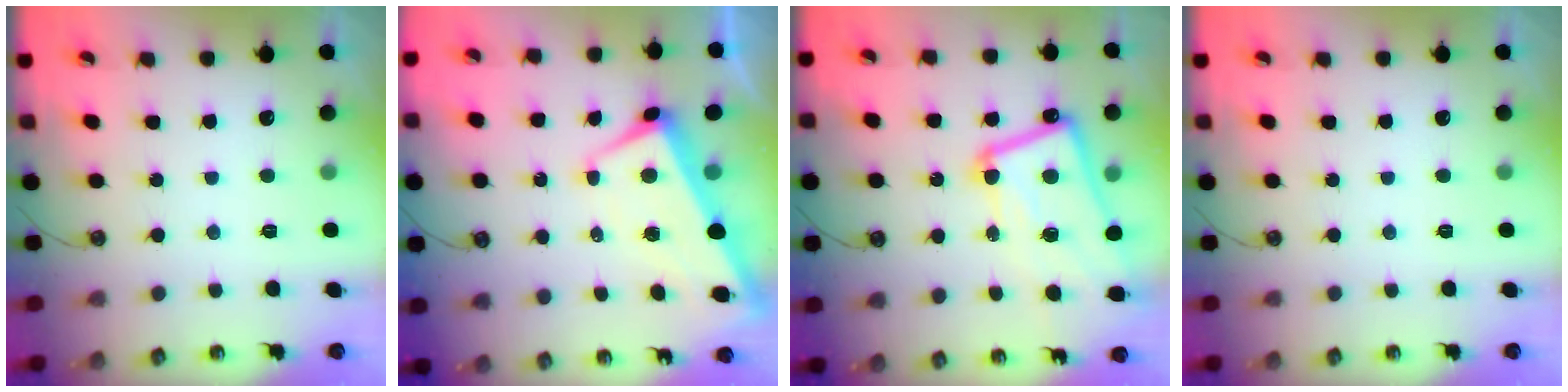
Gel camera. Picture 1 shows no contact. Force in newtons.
{"total": 1.2, "press": 0.3, "slide": 1.1}
{"total": 16.8, "press": 16.7, "slide": 2.2}
{"total": 0.0}